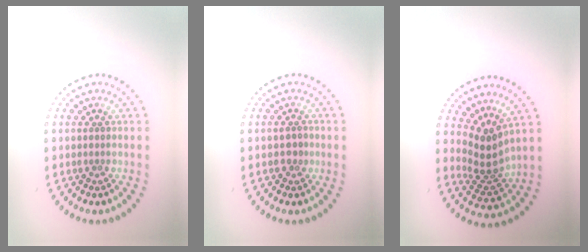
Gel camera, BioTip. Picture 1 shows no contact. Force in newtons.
{"total": 1.2, "press": 1.0, "slide": 0.5}
{"total": 3.3, "press": 2.3, "slide": 2.4}